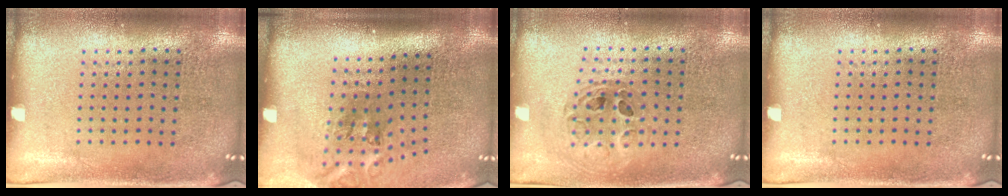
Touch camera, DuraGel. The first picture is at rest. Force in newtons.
{"total": 2.1, "press": 1.3, "slide": 1.7}
{"total": 0.7, "press": 0.7, "slide": 0.1}
{"total": 0.0}